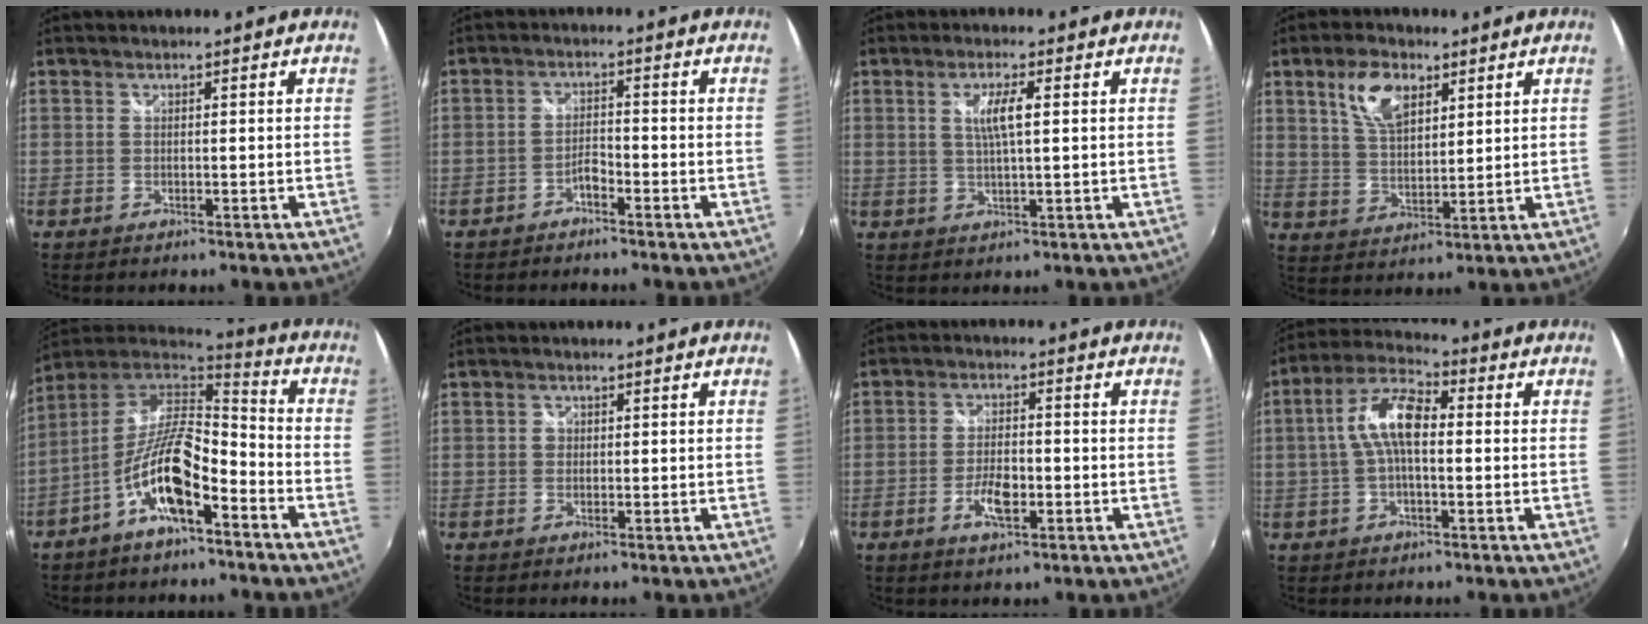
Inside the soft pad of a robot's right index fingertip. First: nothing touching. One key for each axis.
{"total": 2.2, "fx": -1.9, "fy": 0.7, "fz": 1.1, "tx": -0.023, "ty": 0.007, "tz": -0.032}
{"total": 4.3, "fx": 1.0, "fy": 0.6, "fz": 4.2, "tx": -0.078, "ty": -0.002, "tz": 0.018}
{"total": 8.6, "fx": 4.4, "fy": 4.4, "fz": 6.0, "tx": -0.113, "ty": 0.013, "tz": 0.085}
{"total": 14.0, "fx": -6.7, "fy": 4.6, "fz": 11.4, "tx": -0.226, "ty": 0.004, "tz": -0.125}
{"total": 1.1, "fx": -0.1, "fy": 1.0, "fz": 0.2, "tx": 0.000, "ty": 0.000, "tz": -0.005}
{"total": 5.6, "fx": -2.1, "fy": 2.3, "fz": 4.7, "tx": -0.097, "ty": 0.001, "tz": -0.035}
{"total": 8.9, "fx": 0.1, "fy": 3.6, "fz": 8.1, "tx": -0.169, "ty": 0.023, "tz": -0.003}